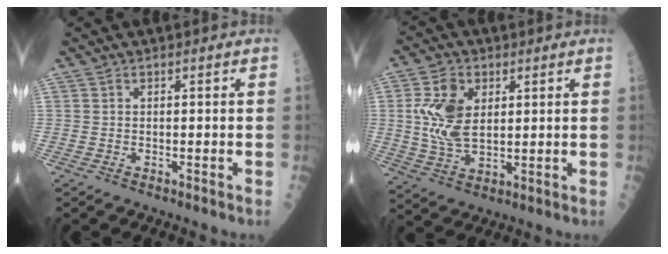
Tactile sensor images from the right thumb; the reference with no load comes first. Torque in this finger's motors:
{"motor_torque": [0.02, 0.06, 0.35, 0.31, 0.19]}